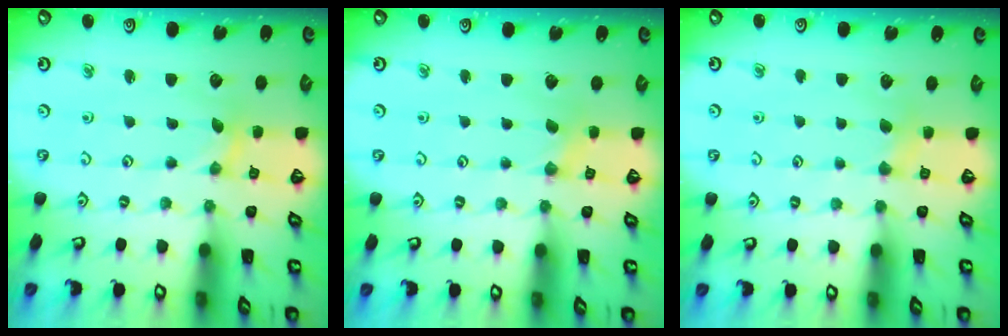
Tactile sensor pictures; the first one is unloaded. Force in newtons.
{"total": 1.4, "press": 1.3, "slide": 0.2}
{"total": 4.1, "press": 4.0, "slide": 0.6}